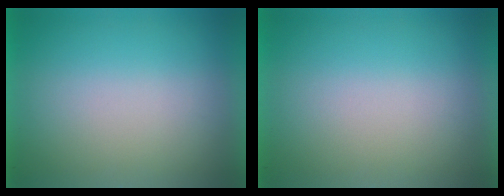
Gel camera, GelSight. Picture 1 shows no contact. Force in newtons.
{"total": 0.0}